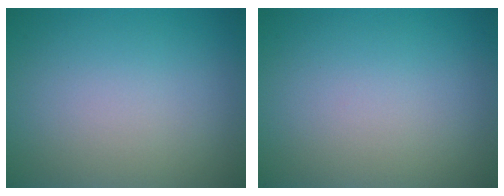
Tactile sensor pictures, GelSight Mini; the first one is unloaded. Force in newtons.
{"total": 0.0}